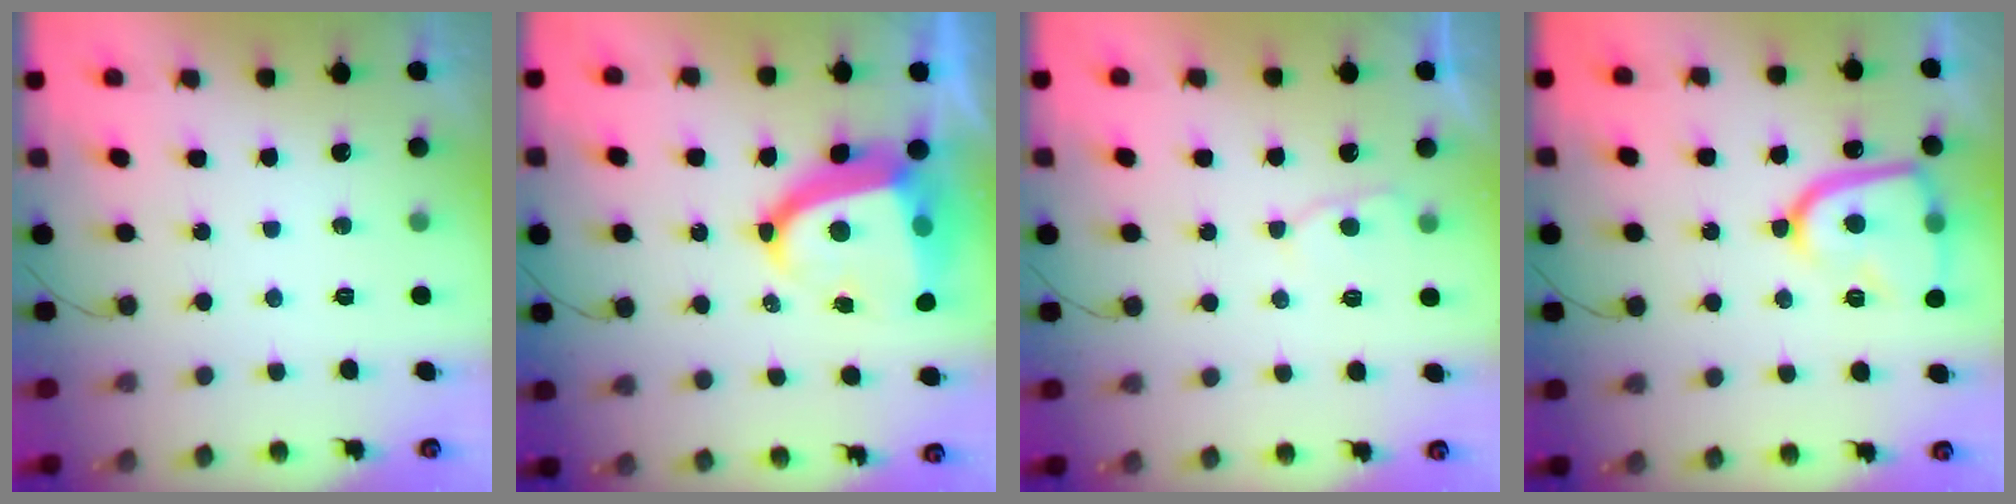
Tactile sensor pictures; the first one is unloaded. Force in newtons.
{"total": 15.5, "press": 15.3, "slide": 2.3}
{"total": 4.0, "press": 3.9, "slide": 0.5}
{"total": 15.8, "press": 15.7, "slide": 1.3}